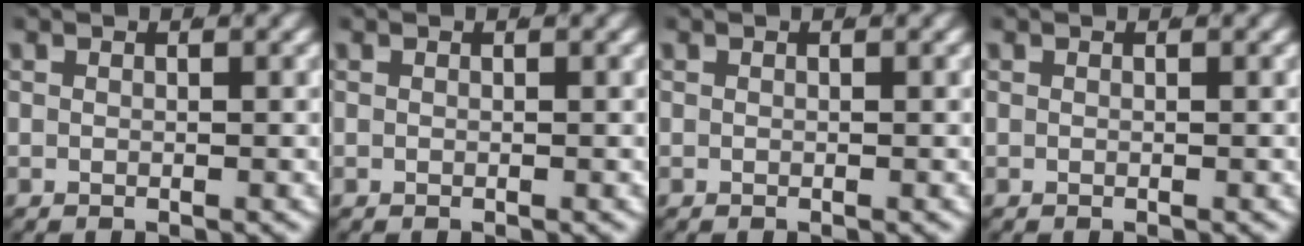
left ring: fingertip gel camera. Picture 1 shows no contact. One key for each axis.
{"total": 0.0}
{"total": 0.0}
{"total": 0.0}